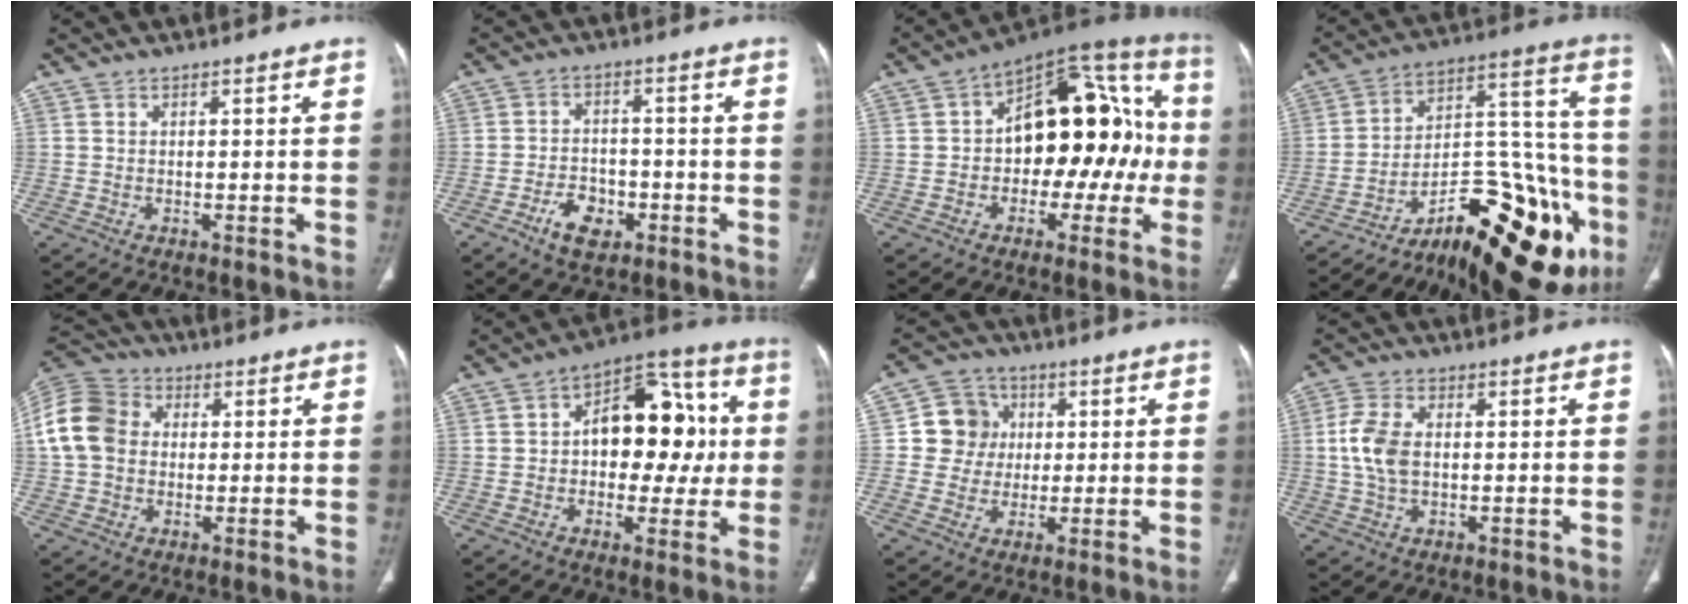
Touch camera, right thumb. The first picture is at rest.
{"total": 6.6, "force": [-3.3, 4.2, 3.8], "torque": [-0.053, 0.021, -0.055]}
{"total": 21.5, "force": [-0.4, 13.0, 17.1], "torque": [-0.194, 0.054, -0.010]}
{"total": 28.1, "force": [-14.4, 11.6, 21.2], "torque": [-0.224, 0.114, -0.206]}
{"total": 13.6, "force": [1.4, 11.1, 7.7], "torque": [-0.156, 0.029, 0.020]}
{"total": 17.8, "force": [1.4, 11.0, 13.8], "torque": [-0.136, 0.037, 0.018]}
{"total": 8.4, "force": [1.1, 8.0, 2.3], "torque": [0.000, 0.008, 0.012]}
{"total": 7.1, "force": [0.4, 4.3, 5.7], "torque": [-0.129, 0.009, 0.007]}